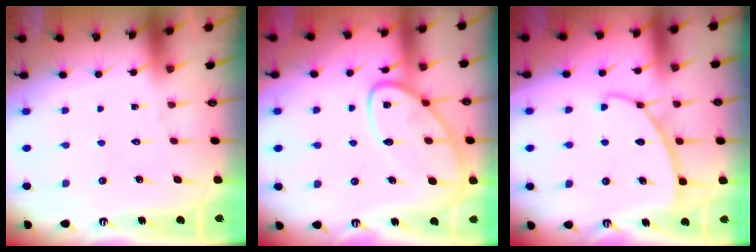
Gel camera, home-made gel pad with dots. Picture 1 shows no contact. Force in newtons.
{"total": 13.1, "press": 13.1, "slide": 1.2}
{"total": 8.0, "press": 8.0, "slide": 0.3}